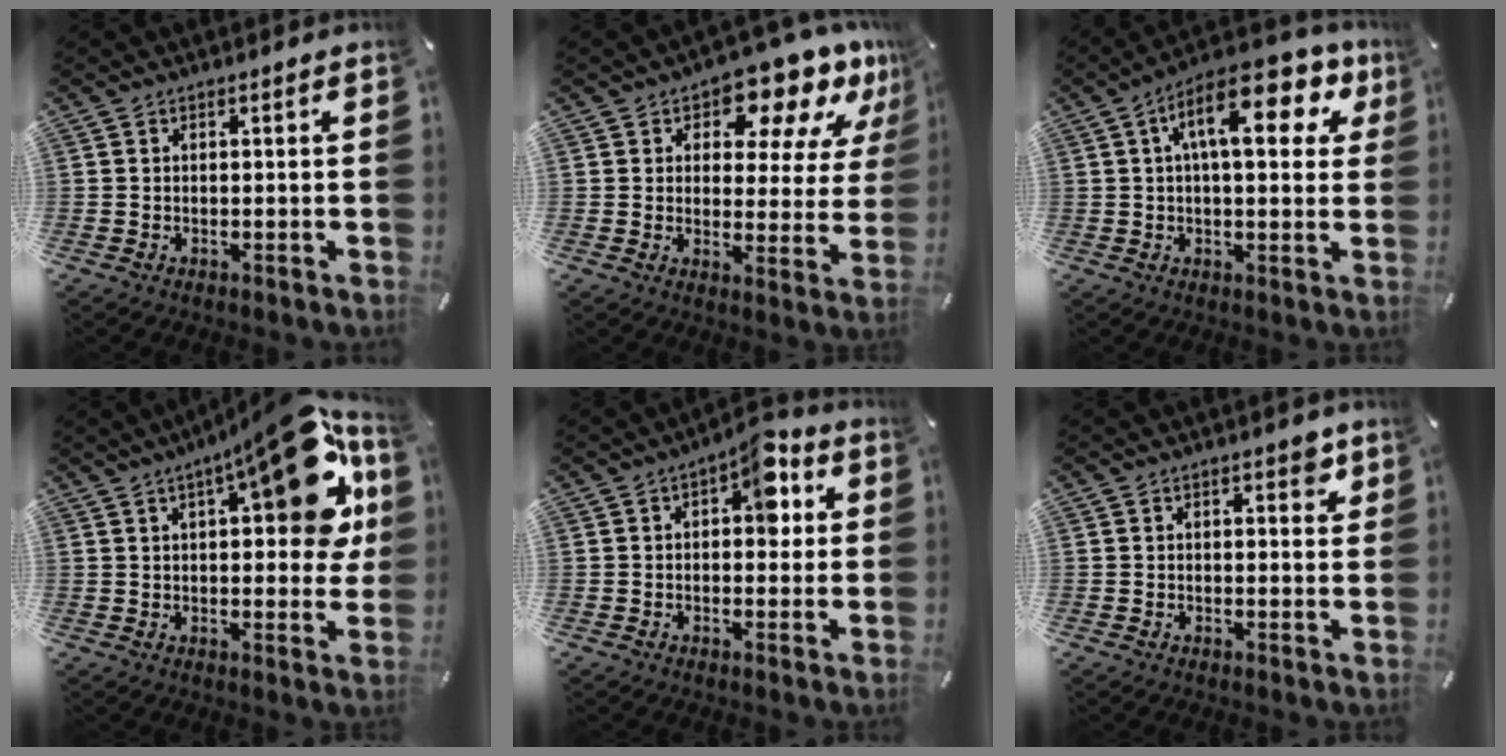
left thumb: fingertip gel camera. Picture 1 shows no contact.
{"total": 14.4, "force": [10.5, 6.5, 7.4], "torque": [-0.104, -0.069, 0.178]}
{"total": 15.4, "force": [5.7, 6.6, 12.7], "torque": [-0.200, -0.009, 0.091]}
{"total": 18.8, "force": [7.6, 6.5, 15.9], "torque": [-0.200, -0.046, 0.114]}
{"total": 8.1, "force": [2.6, 4.5, 6.1], "torque": [-0.068, -0.010, 0.037]}
{"total": 2.7, "force": [1.4, 1.5, 1.8], "torque": [-0.015, -0.003, 0.018]}